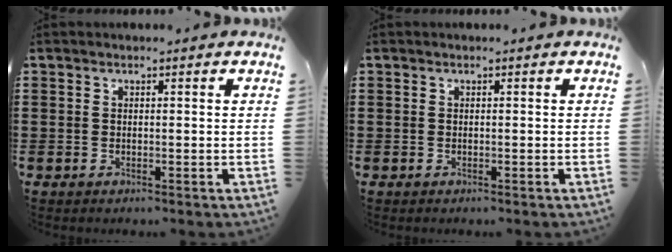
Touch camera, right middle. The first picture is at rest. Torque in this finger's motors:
{"motor_torque": [-0.09, 0.16, -0.05, -0.01]}